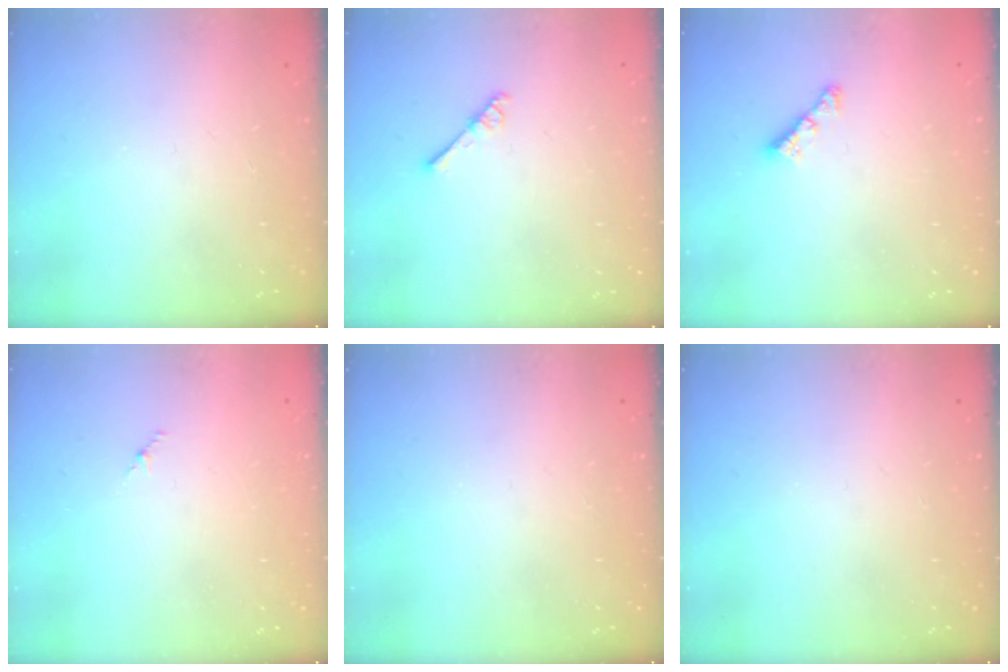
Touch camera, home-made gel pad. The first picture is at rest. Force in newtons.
{"total": 2.6, "press": 2.6, "slide": 0.3}
{"total": 4.5, "press": 4.4, "slide": 0.7}
{"total": 1.2, "press": 1.1, "slide": 0.6}
{"total": 0.0}
{"total": 0.0}